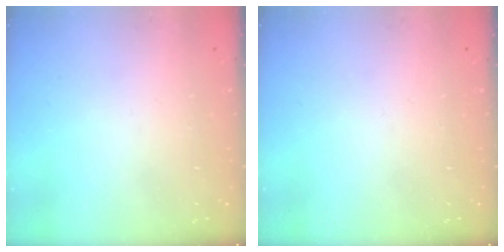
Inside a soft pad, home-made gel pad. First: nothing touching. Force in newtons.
{"total": 0.0}